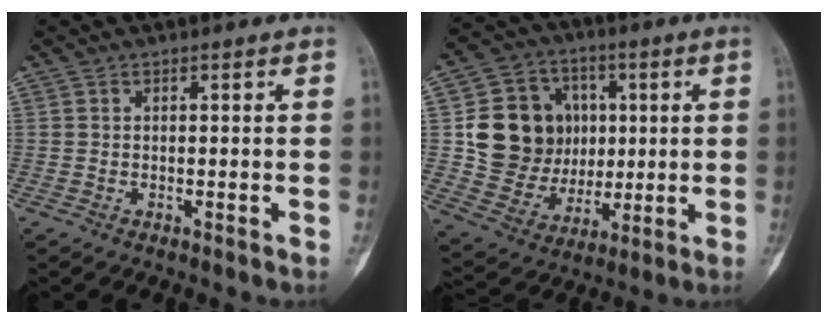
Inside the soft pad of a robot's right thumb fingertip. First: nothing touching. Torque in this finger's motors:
{"motor_torque": [1.13, 1.24, 0.40, -0.58, -0.02]}